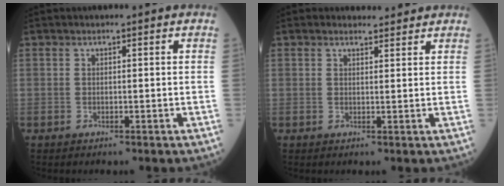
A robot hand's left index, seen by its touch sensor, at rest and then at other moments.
{"total": 2.3, "force": [2.1, 0.8, 0.0], "torque": [-0.006, 0.003, 0.028]}